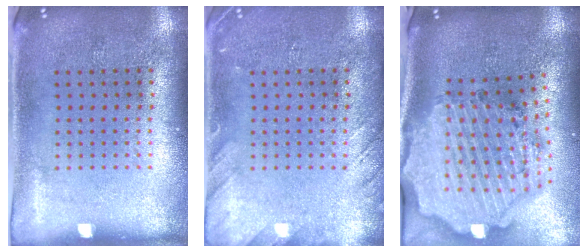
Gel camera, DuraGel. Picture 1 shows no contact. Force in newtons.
{"total": 1.8, "press": 1.8, "slide": 0.1}
{"total": 3.5, "press": 3.0, "slide": 1.8}